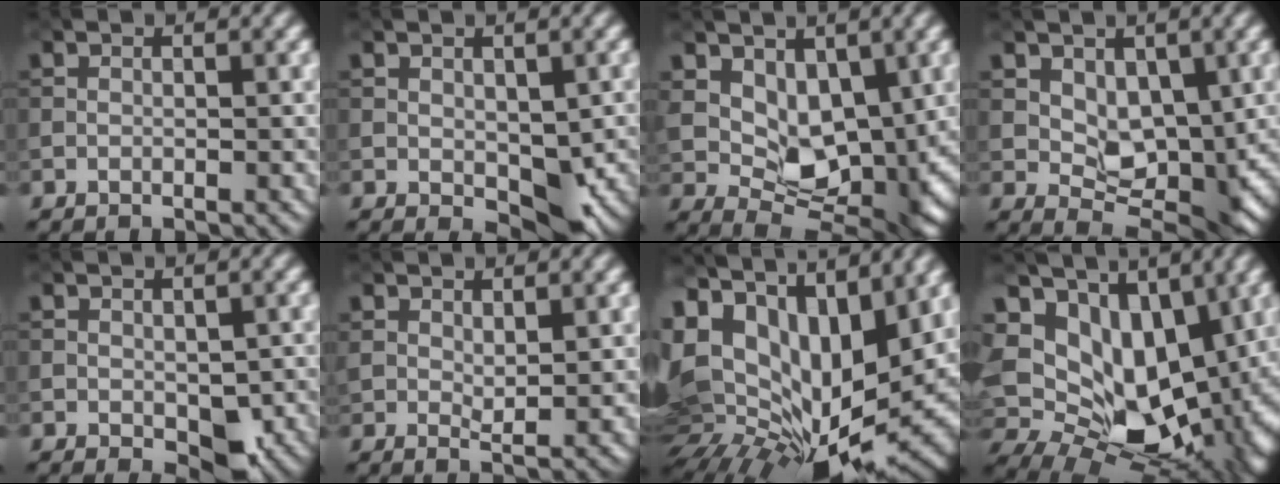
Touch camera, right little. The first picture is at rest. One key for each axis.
{"total": 5.4, "fx": -0.6, "fy": 3.1, "fz": 4.4, "tx": -0.076, "ty": -0.016, "tz": 0.000}
{"total": 6.9, "fx": 1.9, "fy": 4.5, "fz": 4.8, "tx": -0.081, "ty": -0.019, "tz": 0.036}
{"total": 5.0, "fx": 1.2, "fy": 3.3, "fz": 3.5, "tx": -0.047, "ty": -0.015, "tz": 0.026}
{"total": 4.2, "fx": -1.0, "fy": 2.3, "fz": 3.3, "tx": -0.051, "ty": -0.017, "tz": -0.006}
{"total": 1.8, "fx": 1.3, "fy": 0.5, "fz": 1.1, "tx": -0.020, "ty": -0.003, "tz": 0.028}
{"total": 18.1, "fx": 3.4, "fy": 10.4, "fz": 14.5, "tx": -0.244, "ty": -0.015, "tz": 0.102}
{"total": 15.9, "fx": 2.5, "fy": 11.0, "fz": 11.2, "tx": -0.197, "ty": -0.033, "tz": 0.066}